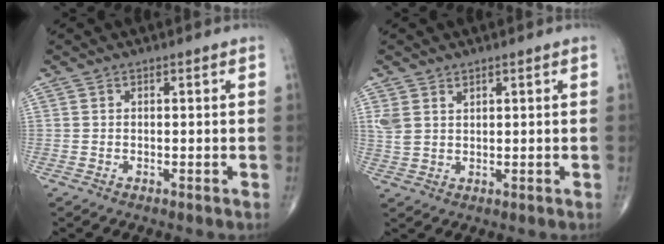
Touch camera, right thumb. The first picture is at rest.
{"total": 3.2, "force": [1.8, 2.0, 1.7], "torque": [-0.033, -0.004, 0.047]}